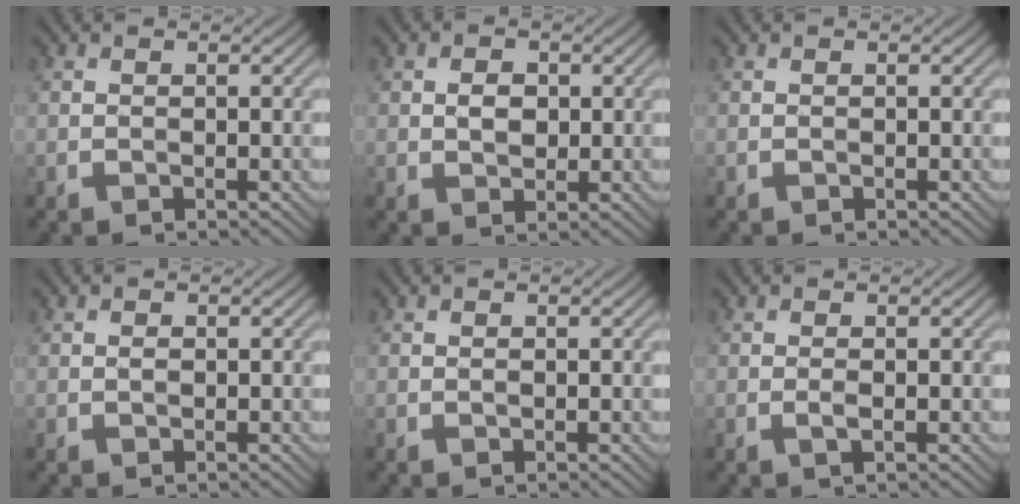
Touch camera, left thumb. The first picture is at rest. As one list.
[{"total": 2.5, "force": [0.3, 1.8, 1.7], "torque": [-0.034, -0.001, 0.004]}, {"total": 0.0}, {"total": 0.6, "force": [0.0, 0.4, 0.5], "torque": [-0.009, 0.000, 0.000]}, {"total": 0.0}, {"total": 1.0, "force": [-0.2, 0.2, 1.0], "torque": [-0.022, -0.002, -0.006]}]